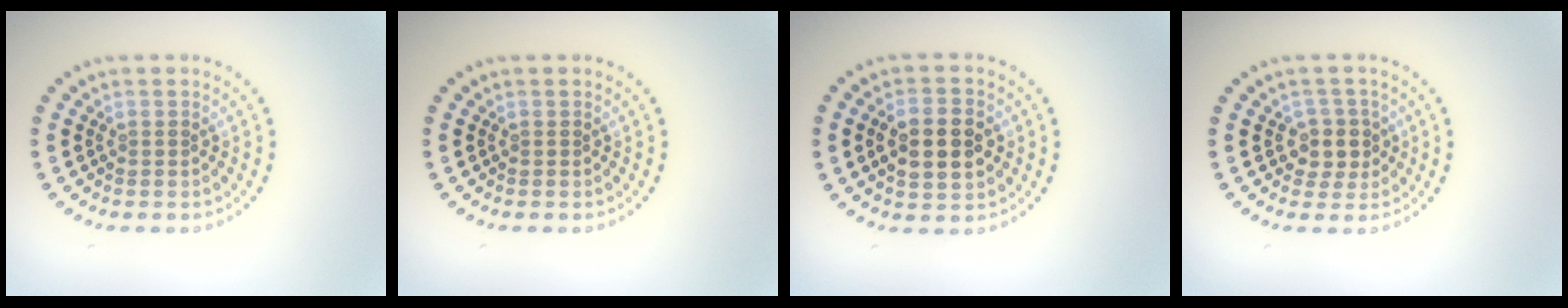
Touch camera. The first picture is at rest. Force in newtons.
{"total": 0.0}
{"total": 4.5, "press": 4.5, "slide": 0.2}
{"total": 2.5, "press": 2.2, "slide": 1.2}